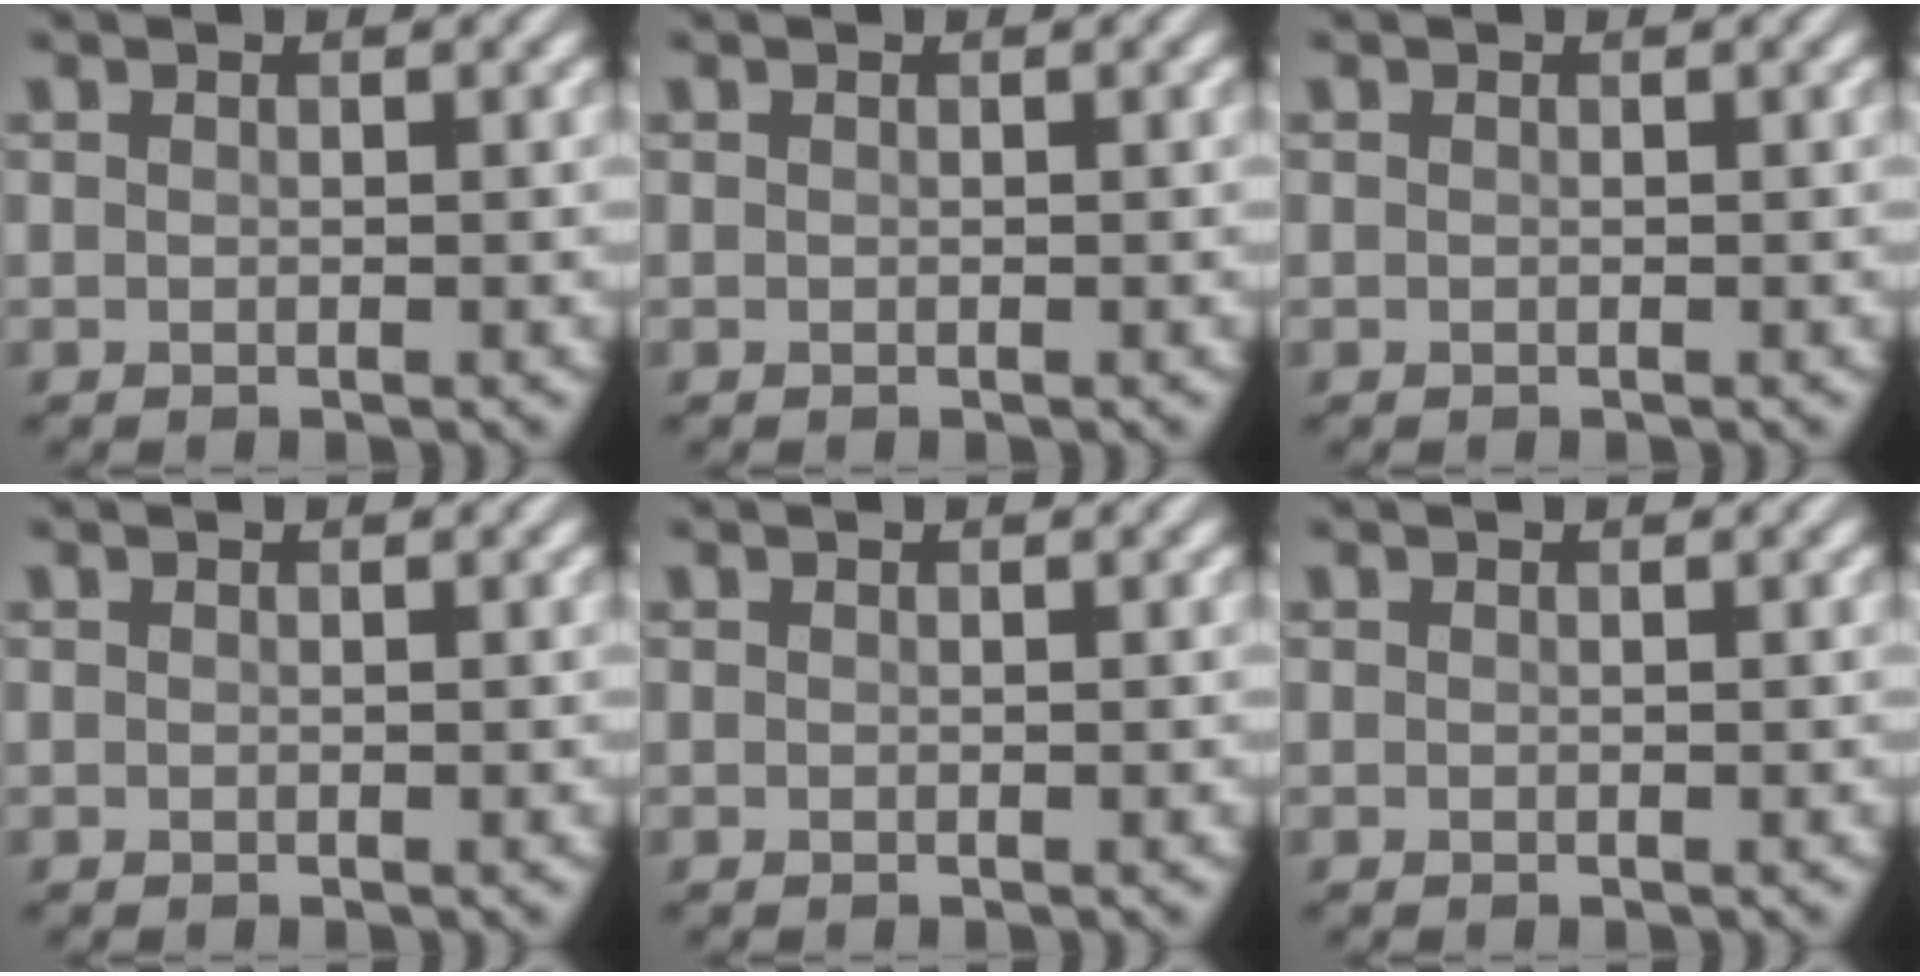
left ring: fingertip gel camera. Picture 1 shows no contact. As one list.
[{"total": 0.0}, {"total": 0.0}, {"total": 0.0}, {"total": 0.0}, {"total": 0.0}]